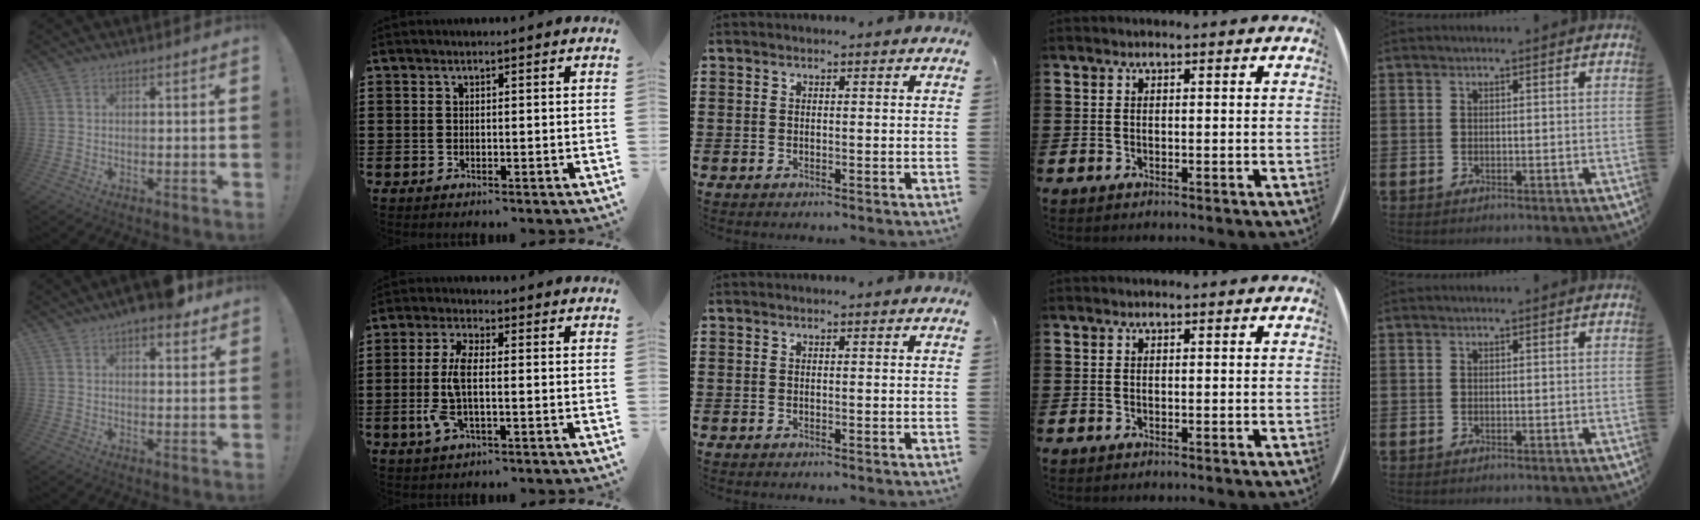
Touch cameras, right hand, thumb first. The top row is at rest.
{"thumb": {"total": 7.9, "force": [6.0, 2.3, 4.7], "torque": [-0.061, -0.031, 0.102]}, "index": {"total": 6.9, "force": [-0.8, 2.5, 6.4], "torque": [-0.148, -0.005, -0.022]}}